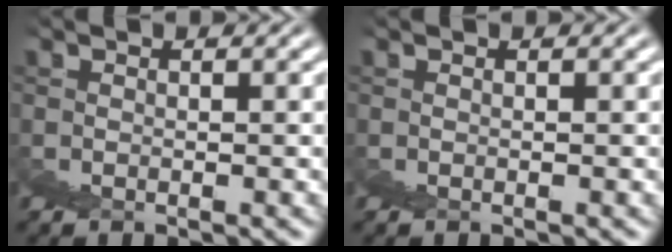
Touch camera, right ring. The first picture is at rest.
{"total": 0.0}